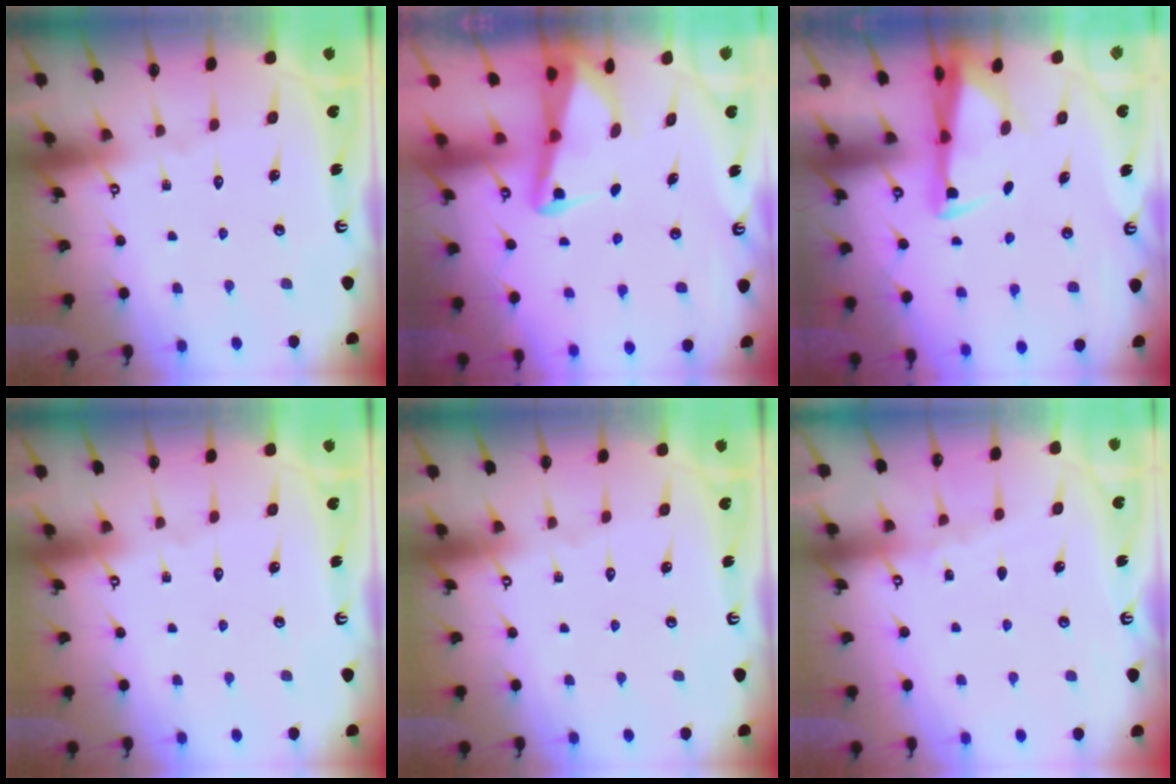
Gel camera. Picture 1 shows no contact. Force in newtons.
{"total": 3.4, "press": 3.3, "slide": 0.7}
{"total": 2.9, "press": 2.7, "slide": 0.9}
{"total": 0.0}
{"total": 0.0}
{"total": 3.0, "press": 3.0, "slide": 0.4}